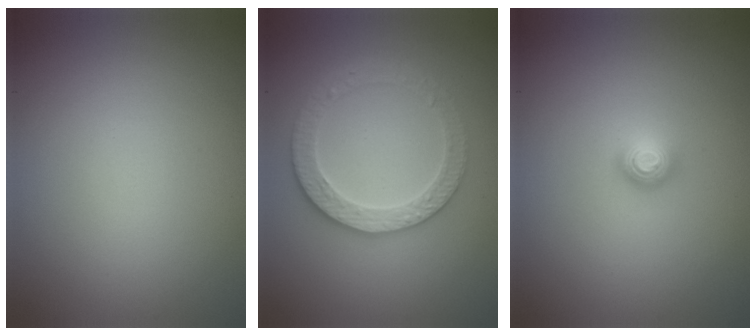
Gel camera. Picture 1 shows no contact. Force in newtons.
{"total": 3.4, "press": 3.3, "slide": 0.6}
{"total": 1.3, "press": 1.2, "slide": 0.7}